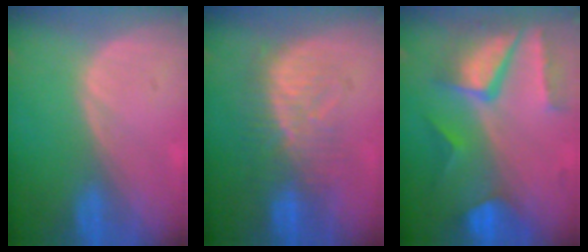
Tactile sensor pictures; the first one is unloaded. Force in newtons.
{"total": 8.3, "press": 8.1, "slide": 1.7}
{"total": 10.5, "press": 8.8, "slide": 5.7}